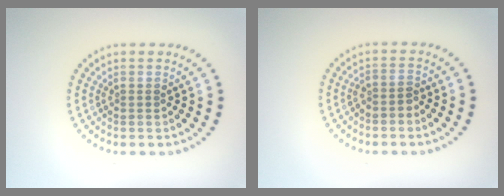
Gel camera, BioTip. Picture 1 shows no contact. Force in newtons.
{"total": 1.5, "press": 1.1, "slide": 0.9}